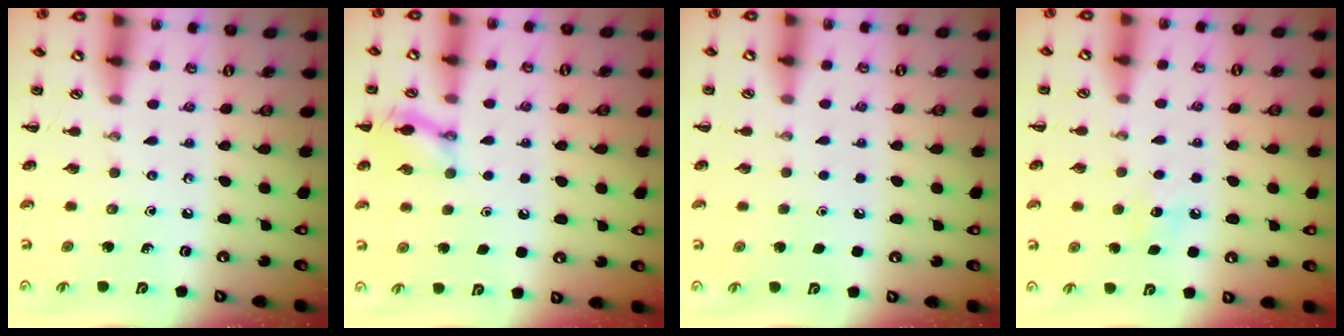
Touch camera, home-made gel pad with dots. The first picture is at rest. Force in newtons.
{"total": 1.6, "press": 1.6, "slide": 0.1}
{"total": 1.8, "press": 1.8, "slide": 0.1}
{"total": 6.1, "press": 5.9, "slide": 1.6}